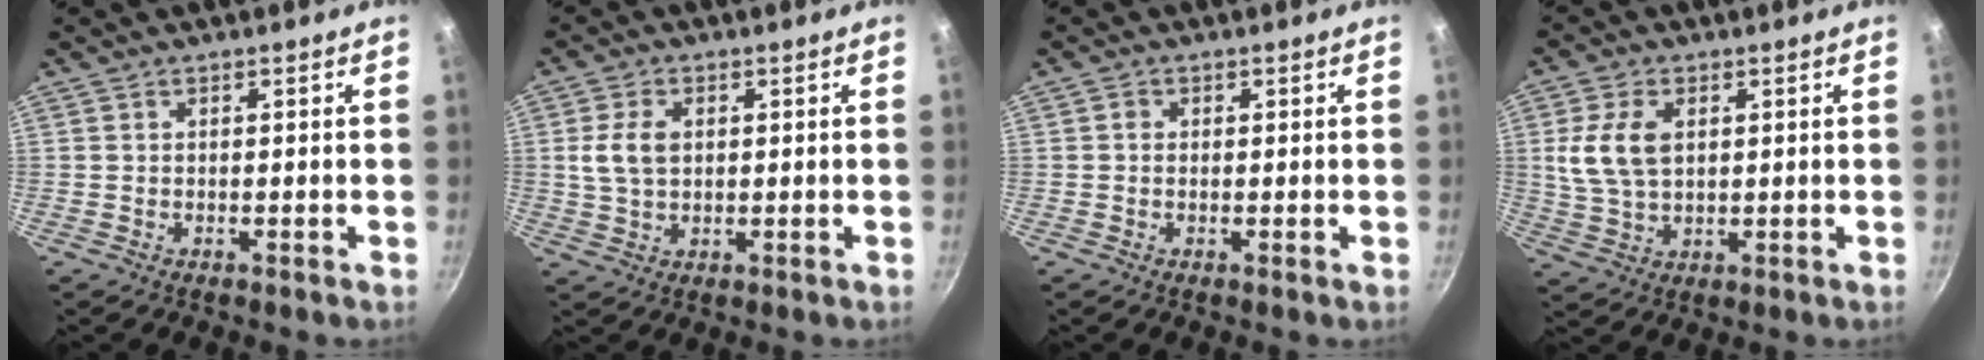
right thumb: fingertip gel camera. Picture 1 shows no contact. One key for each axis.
{"total": 5.8, "fx": 1.0, "fy": 3.9, "fz": 4.2, "tx": -0.081, "ty": 0.002, "tz": 0.021}
{"total": 0.9, "fx": 0.1, "fy": 0.7, "fz": 0.6, "tx": -0.007, "ty": 0.001, "tz": -0.004}
{"total": 8.7, "fx": 1.8, "fy": 5.4, "fz": 6.6, "tx": -0.134, "ty": -0.001, "tz": 0.041}